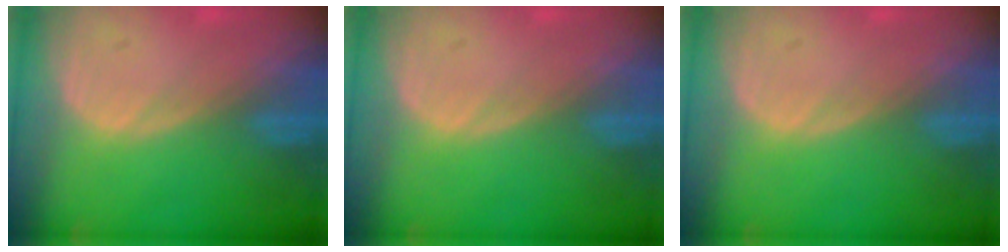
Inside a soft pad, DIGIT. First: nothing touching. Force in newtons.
{"total": 0.0}
{"total": 0.0}